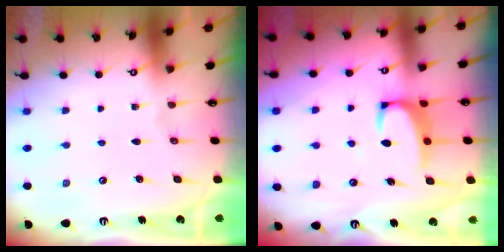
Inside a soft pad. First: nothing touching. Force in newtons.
{"total": 3.3, "press": 3.3, "slide": 0.7}